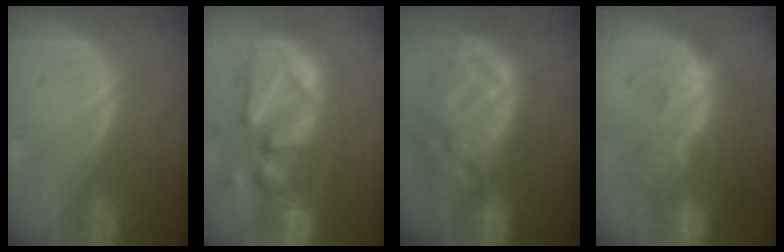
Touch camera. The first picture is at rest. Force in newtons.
{"total": 11.8, "press": 11.0, "slide": 4.5}
{"total": 12.4, "press": 11.1, "slide": 5.5}
{"total": 10.6, "press": 9.9, "slide": 3.8}